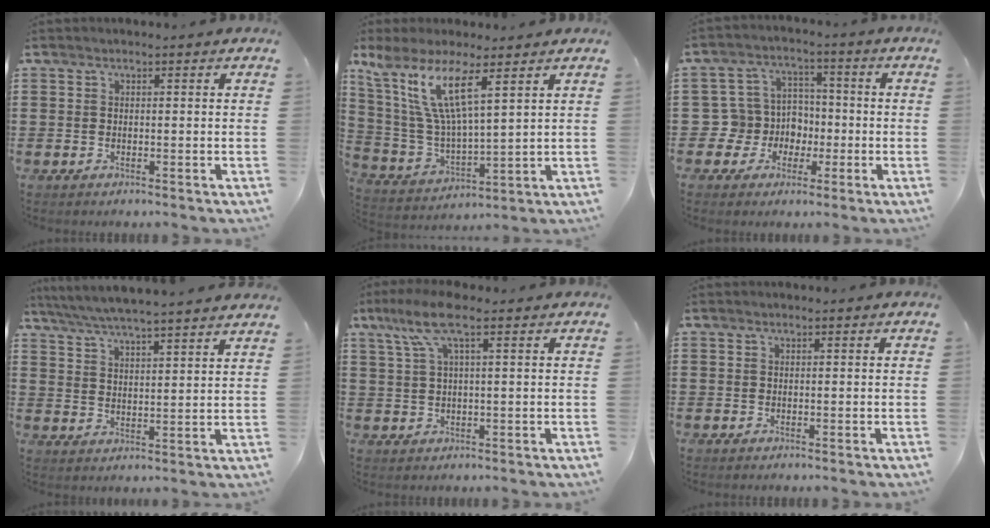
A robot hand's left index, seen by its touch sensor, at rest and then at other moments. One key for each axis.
{"total": 10.8, "fx": 6.5, "fy": 2.0, "fz": 8.3, "tx": -0.195, "ty": -0.029, "tz": 0.111}
{"total": 7.2, "fx": -0.9, "fy": 7.0, "fz": 1.4, "tx": -0.078, "ty": -0.004, "tz": -0.018}
{"total": 5.2, "fx": 5.0, "fy": -0.7, "fz": 1.5, "tx": -0.049, "ty": -0.031, "tz": 0.085}
{"total": 6.8, "fx": 2.9, "fy": 1.2, "fz": 6.0, "tx": -0.137, "ty": 0.001, "tz": 0.046}
{"total": 0.0}